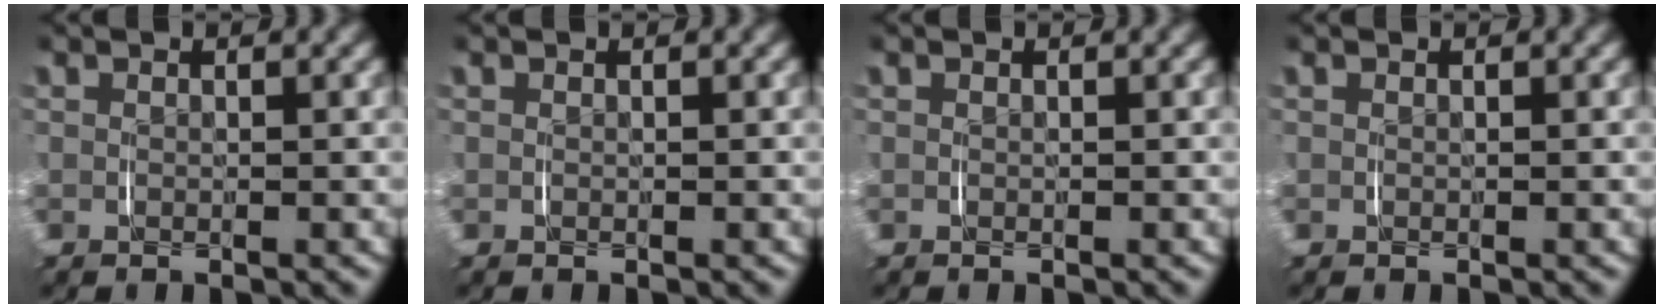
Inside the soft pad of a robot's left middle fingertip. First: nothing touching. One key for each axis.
{"total": 0.0}
{"total": 0.0}
{"total": 0.0}